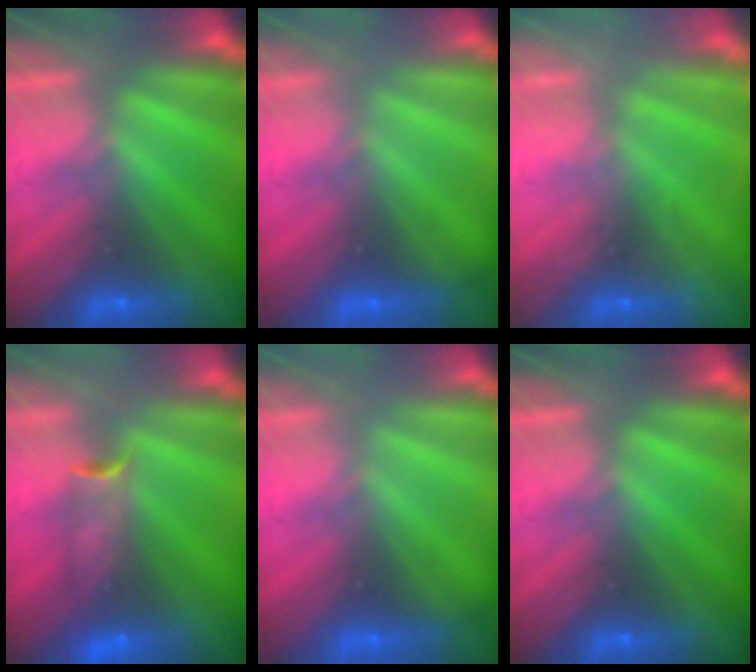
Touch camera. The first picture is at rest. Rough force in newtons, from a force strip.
{"total": 2.1}
{"total": 2.4}
{"total": 7.7}
{"total": 2.1}
{"total": 0.0}